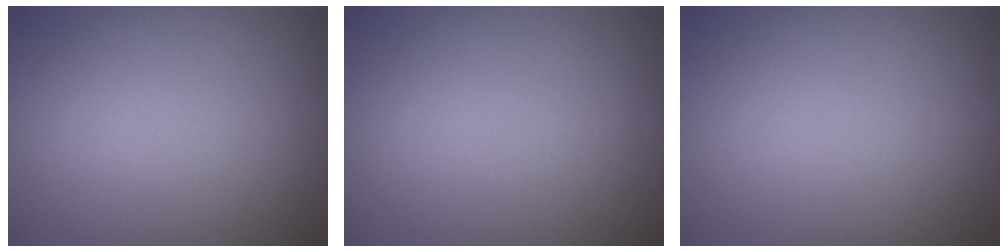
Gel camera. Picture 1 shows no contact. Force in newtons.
{"total": 0.0}
{"total": 0.0}